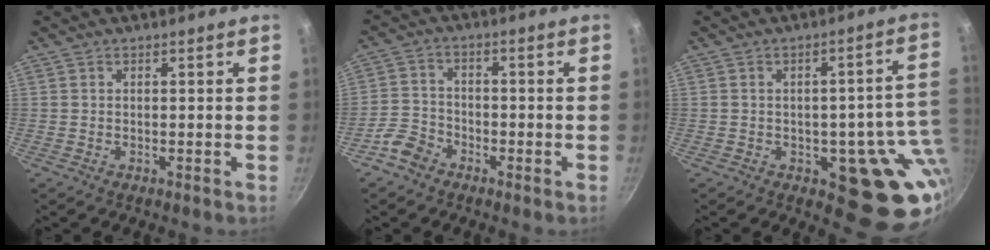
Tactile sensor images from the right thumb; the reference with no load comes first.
{"total": 5.2, "force": [-3.5, 3.5, 1.6], "torque": [-0.021, 0.034, -0.072]}
{"total": 15.3, "force": [-2.1, 8.4, 12.6], "torque": [-0.077, 0.006, -0.019]}